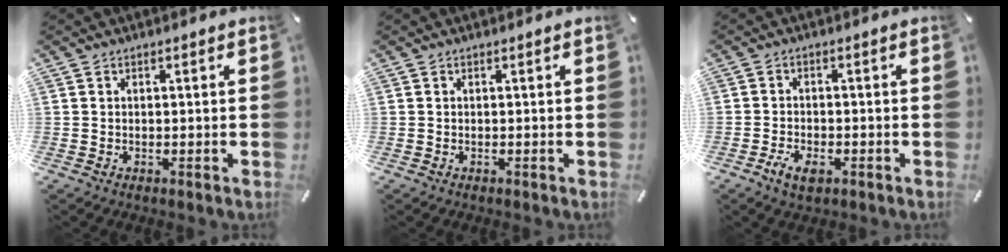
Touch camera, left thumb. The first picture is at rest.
{"total": 0.0}
{"total": 3.8, "force": [-2.2, 2.0, 2.4], "torque": [-0.058, 0.005, -0.043]}